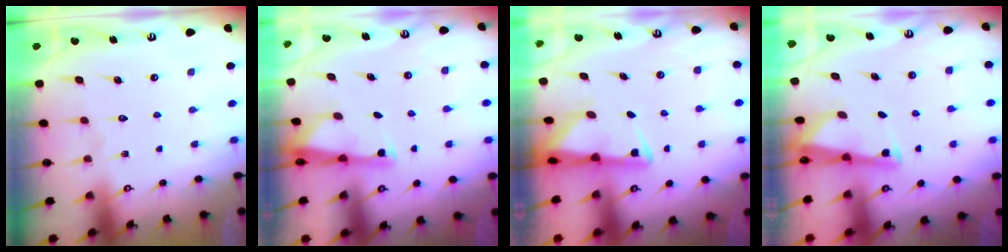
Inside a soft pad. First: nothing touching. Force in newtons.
{"total": 3.4, "press": 3.3, "slide": 0.6}
{"total": 2.7, "press": 2.6, "slide": 0.7}
{"total": 2.5, "press": 2.5, "slide": 0.1}